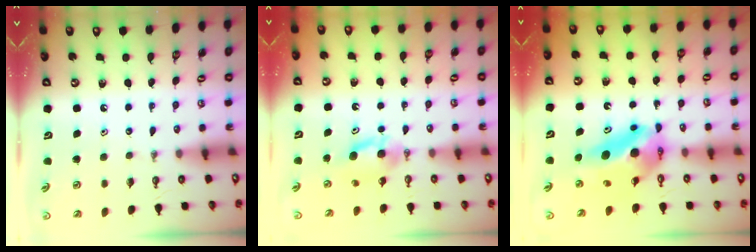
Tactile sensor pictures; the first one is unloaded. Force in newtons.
{"total": 5.3, "press": 5.2, "slide": 0.5}
{"total": 13.2, "press": 11.0, "slide": 7.2}